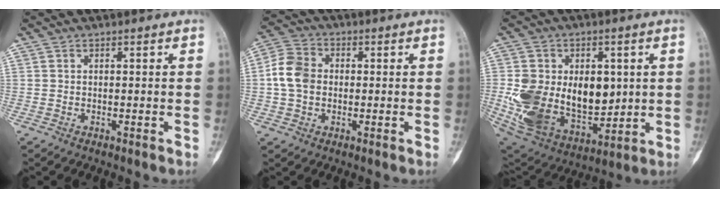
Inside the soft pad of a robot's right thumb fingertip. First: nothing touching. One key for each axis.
{"total": 8.2, "fx": -0.1, "fy": 6.4, "fz": 5.1, "tx": -0.091, "ty": 0.018, "tz": -0.010}
{"total": 23.3, "fx": 0.9, "fy": 15.6, "fz": 17.2, "tx": -0.294, "ty": -0.016, "tz": 0.050}